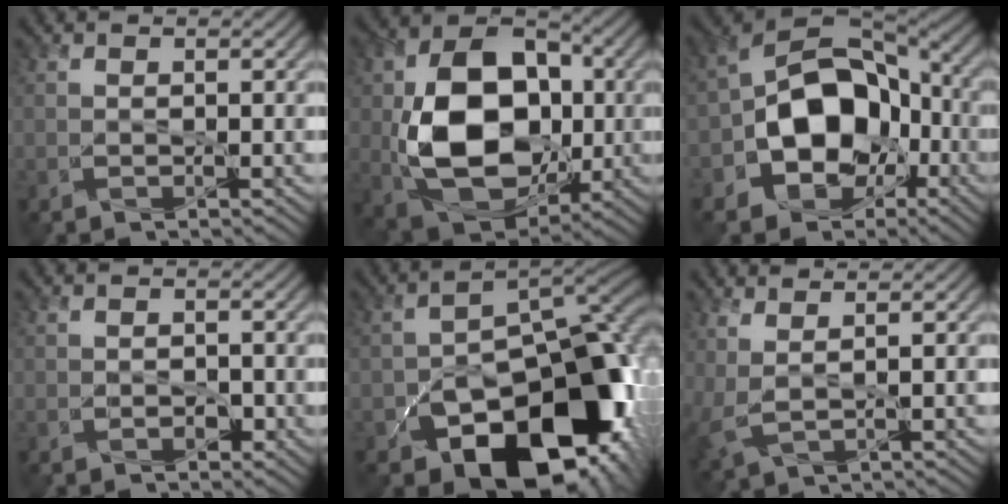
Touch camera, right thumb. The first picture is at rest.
{"total": 14.6, "force": [-0.5, 10.7, 9.9], "torque": [-0.177, -0.008, -0.005]}
{"total": 14.3, "force": [-3.6, 10.3, 9.2], "torque": [-0.158, -0.012, -0.079]}
{"total": 1.1, "force": [-0.6, 0.8, 0.4], "torque": [-0.004, 0.000, -0.012]}
{"total": 18.8, "force": [-8.8, 11.5, 12.0], "torque": [-0.140, -0.041, -0.124]}
{"total": 3.3, "force": [2.0, 0.8, 2.4], "torque": [-0.065, 0.001, 0.043]}